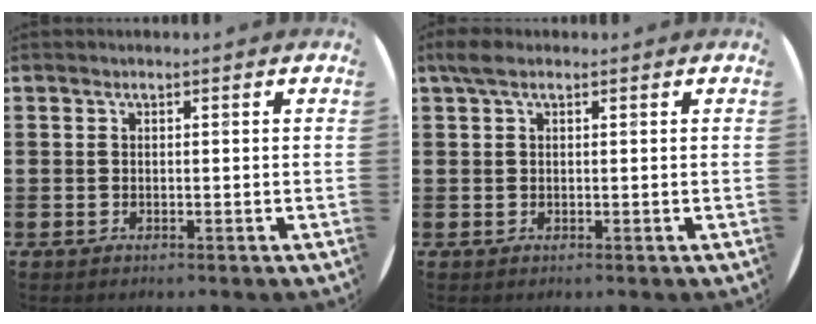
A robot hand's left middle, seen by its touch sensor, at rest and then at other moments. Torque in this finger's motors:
{"motor_torque": [0.62, -0.35, 0.07, 0.01]}